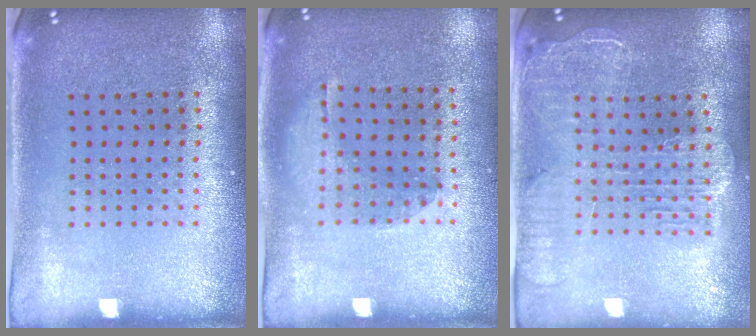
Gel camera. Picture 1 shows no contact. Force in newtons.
{"total": 1.2, "press": 0.9, "slide": 0.9}
{"total": 2.5, "press": 2.1, "slide": 1.3}